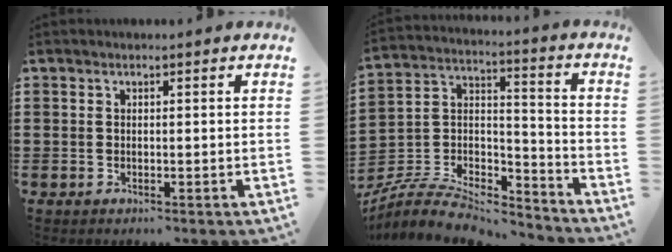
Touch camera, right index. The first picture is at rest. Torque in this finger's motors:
{"motor_torque": [-1.37, -0.77, -1.05, -0.21]}